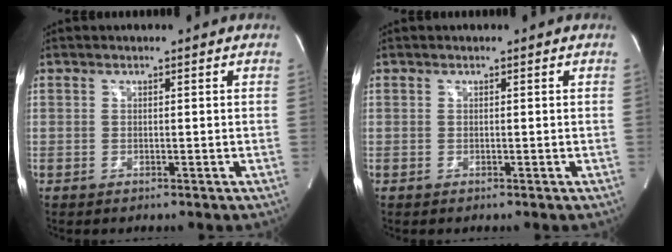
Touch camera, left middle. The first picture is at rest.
{"total": 0.0}